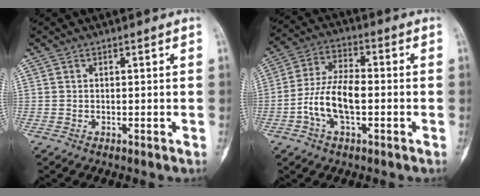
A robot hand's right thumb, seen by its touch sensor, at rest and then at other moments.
{"total": 10.5, "force": [-2.4, 5.1, 8.8], "torque": [-0.173, 0.029, -0.050]}